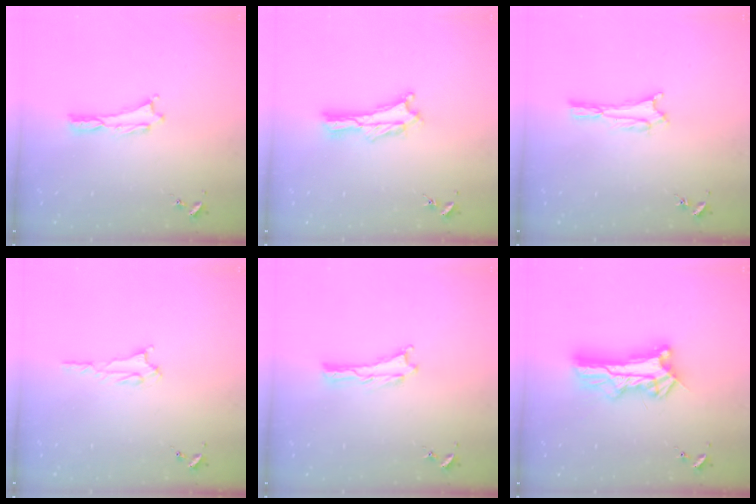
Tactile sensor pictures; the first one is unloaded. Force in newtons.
{"total": 2.3, "press": 2.3, "slide": 0.3}
{"total": 1.9, "press": 1.9, "slide": 0.2}
{"total": 1.8, "press": 1.7, "slide": 0.3}
{"total": 0.0}
{"total": 11.3, "press": 11.3, "slide": 1.0}